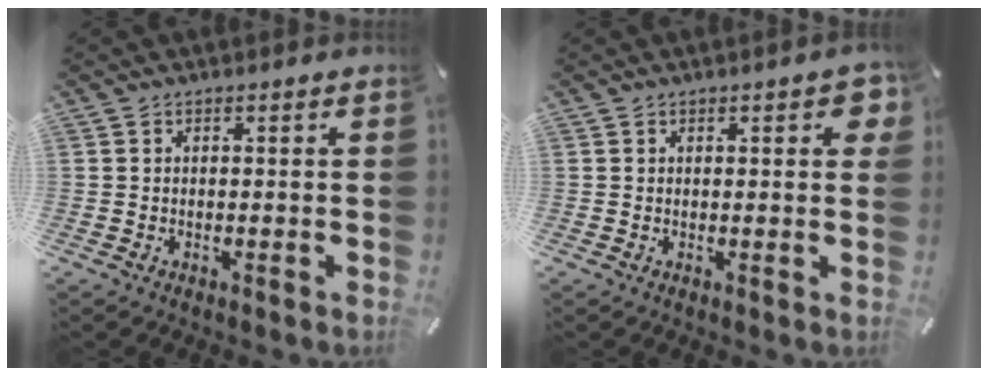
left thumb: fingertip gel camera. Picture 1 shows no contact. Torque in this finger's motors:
{"motor_torque": [0.72, 1.13, 0.16, -0.52, 0.13]}